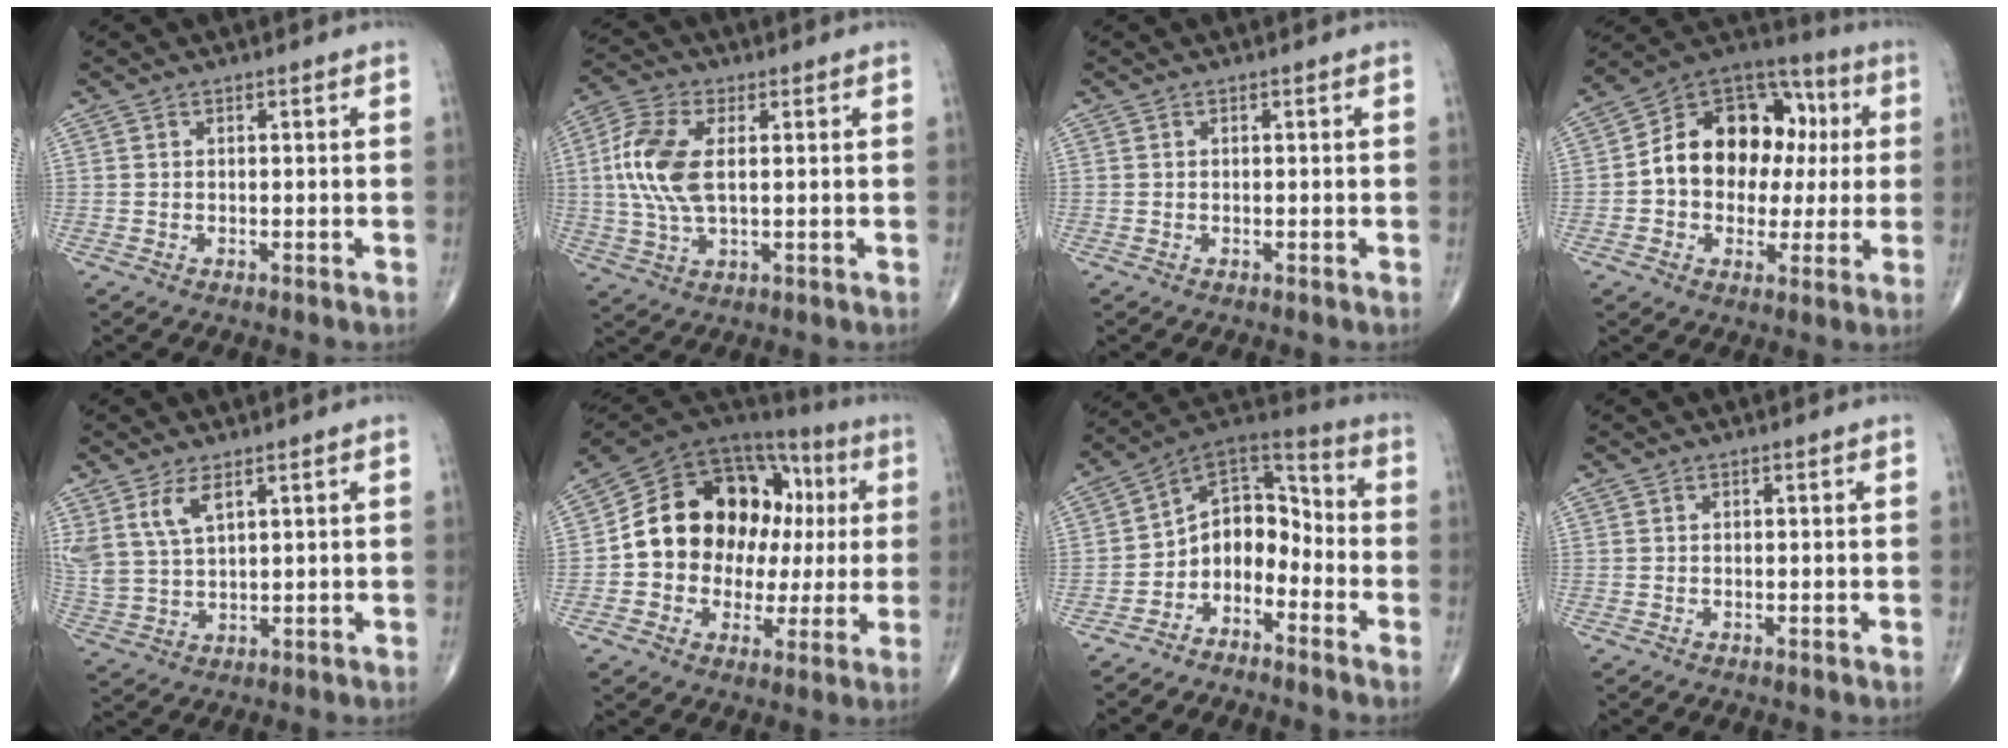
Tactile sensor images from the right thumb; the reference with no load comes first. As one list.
[{"total": 11.0, "force": [1.4, 5.4, 9.5], "torque": [-0.219, 0.005, 0.027]}, {"total": 0.0}, {"total": 18.6, "force": [1.2, 13.8, 12.4], "torque": [-0.141, 0.040, 0.013]}, {"total": 6.8, "force": [3.7, 2.9, 5.0], "torque": [-0.107, -0.012, 0.086]}, {"total": 21.9, "force": [1.8, 16.2, 14.7], "torque": [-0.189, 0.047, 0.035]}, {"total": 10.2, "force": [-4.5, 7.2, 5.6], "torque": [-0.040, 0.093, -0.098]}, {"total": 0.0}]